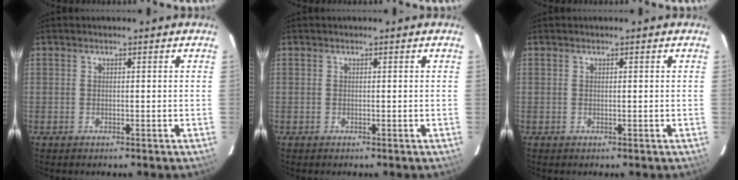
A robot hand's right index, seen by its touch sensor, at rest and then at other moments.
{"total": 0.0}
{"total": 0.0}